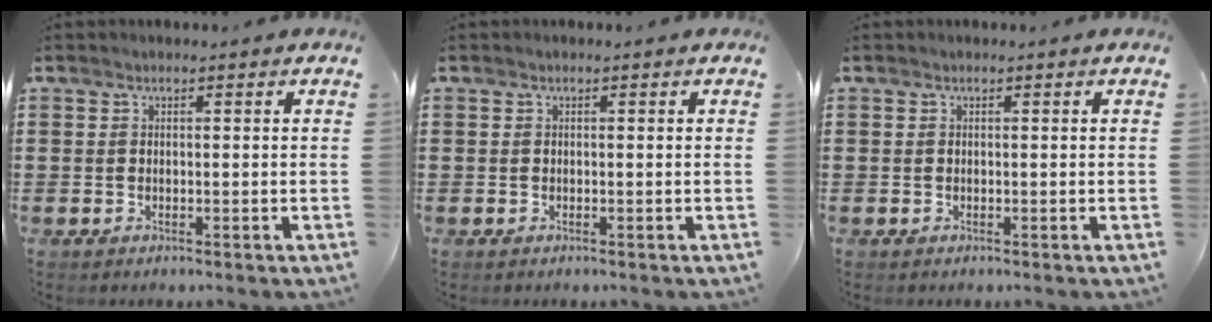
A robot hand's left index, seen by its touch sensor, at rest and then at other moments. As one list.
[{"total": 0.0}, {"total": 0.0}]